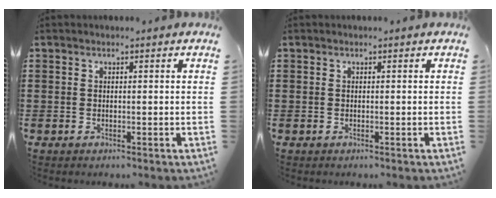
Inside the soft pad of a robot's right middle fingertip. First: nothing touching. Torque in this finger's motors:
{"motor_torque": [-0.51, -0.33, -0.01, -0.01]}